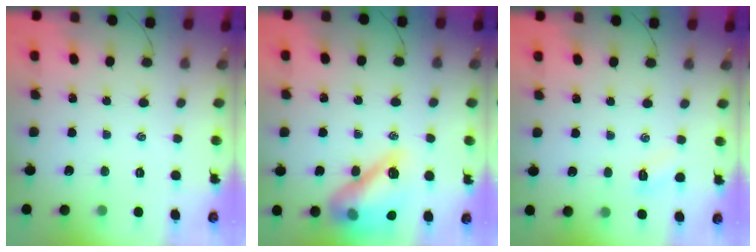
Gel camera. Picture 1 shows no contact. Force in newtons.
{"total": 15.4, "press": 15.1, "slide": 2.9}
{"total": 3.2, "press": 3.1, "slide": 0.9}